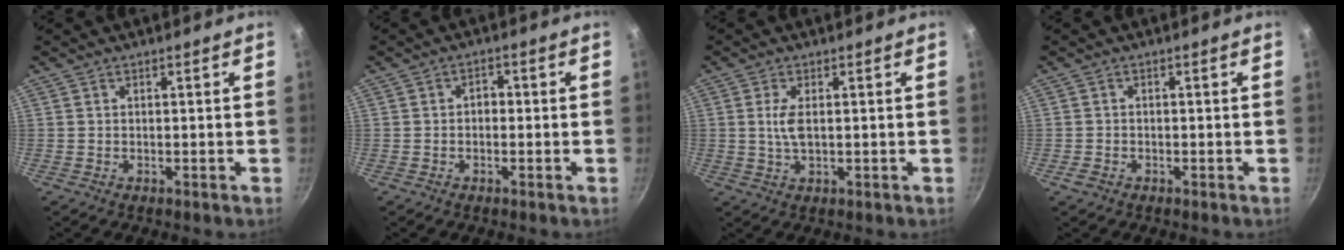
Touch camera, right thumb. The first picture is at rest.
{"total": 2.0, "force": [-0.3, 1.5, 1.3], "torque": [-0.004, 0.011, -0.011]}
{"total": 3.7, "force": [0.4, 1.5, 3.4], "torque": [-0.077, -0.003, 0.012]}
{"total": 1.5, "force": [-0.8, 1.1, 0.7], "torque": [-0.014, 0.002, -0.015]}